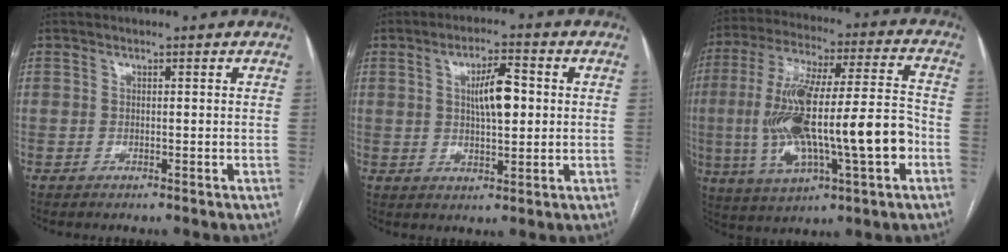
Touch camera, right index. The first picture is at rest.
{"total": 6.6, "force": [1.0, 1.8, 6.3], "torque": [-0.110, 0.009, 0.021]}
{"total": 21.4, "force": [-4.0, 3.9, 20.7], "torque": [-0.400, 0.013, -0.052]}